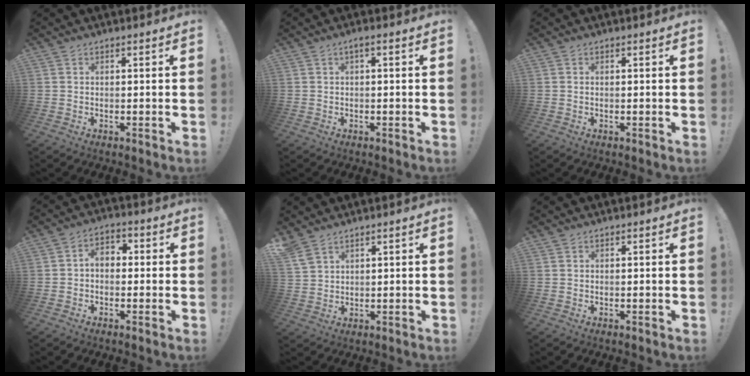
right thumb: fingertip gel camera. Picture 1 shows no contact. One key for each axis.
{"total": 1.8, "fx": -0.5, "fy": 0.2, "fz": 1.7, "tx": -0.028, "ty": 0.004, "tz": -0.012}
{"total": 0.0}
{"total": 4.7, "fx": -0.1, "fy": 3.4, "fz": 3.3, "tx": -0.055, "ty": 0.008, "tz": -0.003}
{"total": 4.8, "fx": 3.8, "fy": 2.0, "fz": 2.3, "tx": -0.049, "ty": -0.016, "tz": 0.074}
{"total": 0.0}